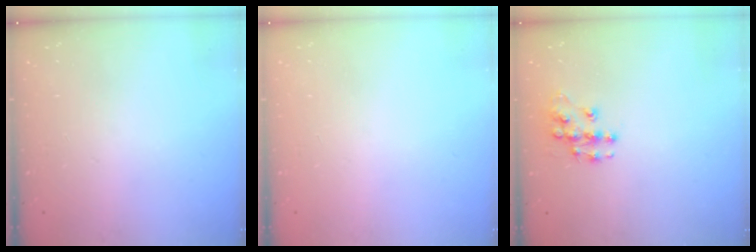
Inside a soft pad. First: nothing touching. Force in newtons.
{"total": 0.0}
{"total": 9.7, "press": 9.7, "slide": 0.7}